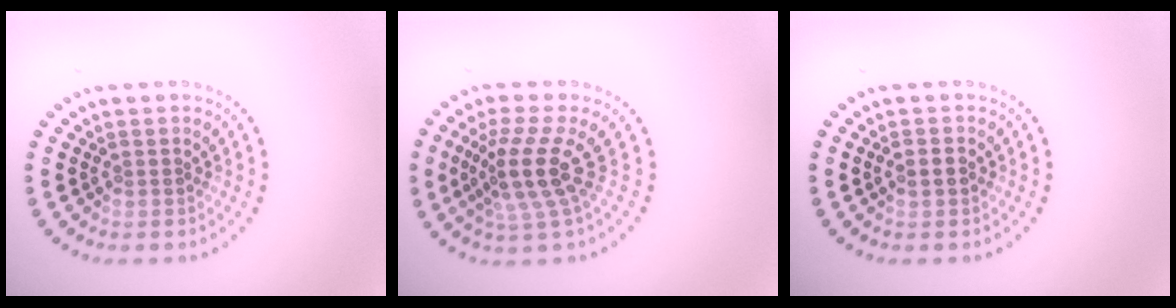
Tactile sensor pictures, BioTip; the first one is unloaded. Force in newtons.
{"total": 4.3, "press": 3.1, "slide": 3.0}
{"total": 1.9, "press": 1.9, "slide": 0.2}